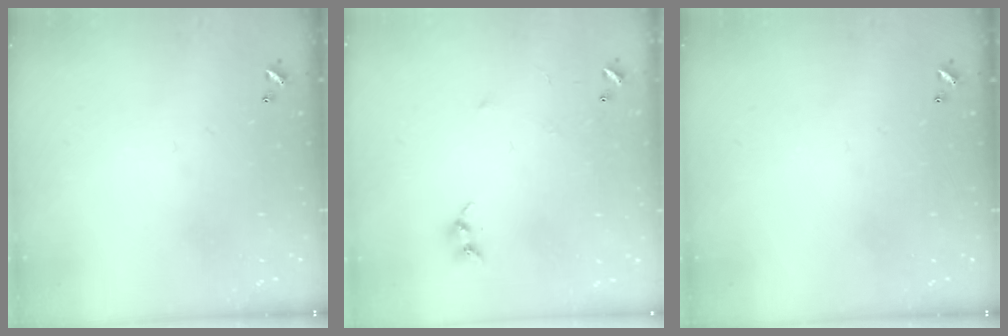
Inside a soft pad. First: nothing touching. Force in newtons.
{"total": 5.3, "press": 5.3, "slide": 0.8}
{"total": 0.0}